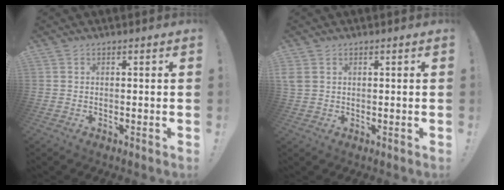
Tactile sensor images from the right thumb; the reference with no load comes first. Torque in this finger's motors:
{"motor_torque": [0.57, 0.84, 0.15, -0.18, 0.00]}